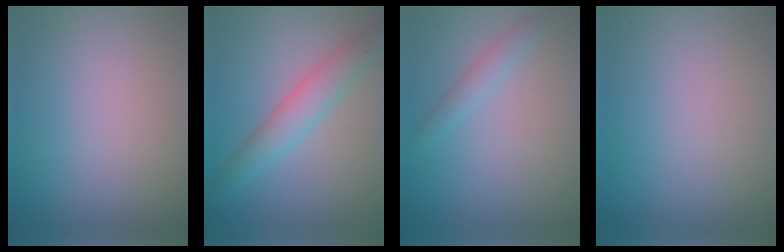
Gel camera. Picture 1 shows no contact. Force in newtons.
{"total": 3.7, "press": 3.7, "slide": 0.1}
{"total": 1.6, "press": 1.6, "slide": 0.0}
{"total": 0.0}